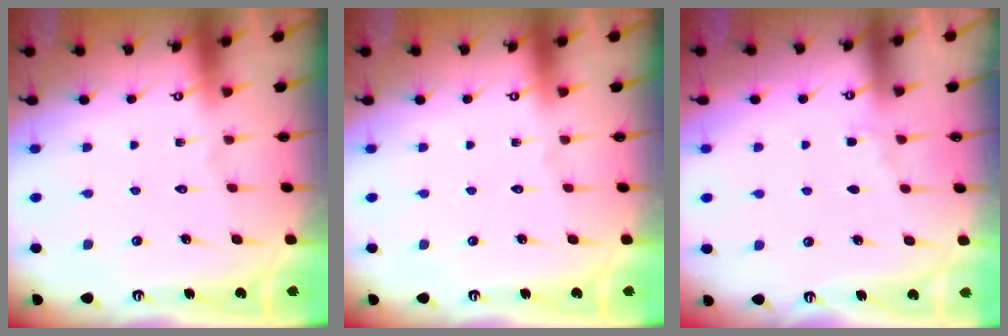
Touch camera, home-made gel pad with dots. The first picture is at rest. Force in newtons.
{"total": 0.0}
{"total": 2.8, "press": 2.7, "slide": 0.4}